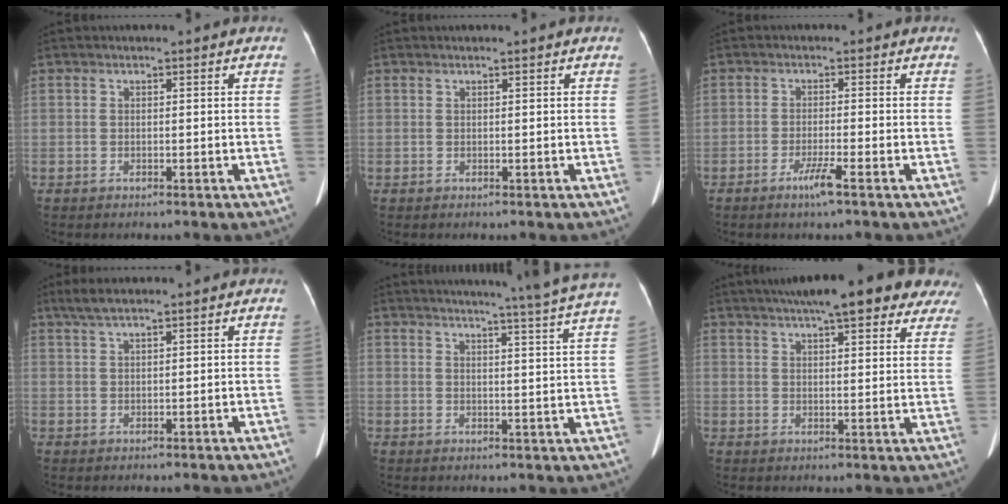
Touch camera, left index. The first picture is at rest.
{"total": 0.0}
{"total": 3.0, "force": [-1.9, -0.5, 2.2], "torque": [-0.050, -0.008, -0.038]}
{"total": 2.8, "force": [2.1, 0.1, 1.9], "torque": [-0.048, 0.013, 0.045]}
{"total": 14.8, "force": [13.1, -2.3, 6.4], "torque": [-0.097, -0.056, 0.142]}
{"total": 19.8, "force": [15.6, 4.2, 11.4], "torque": [-0.158, 0.042, 0.184]}